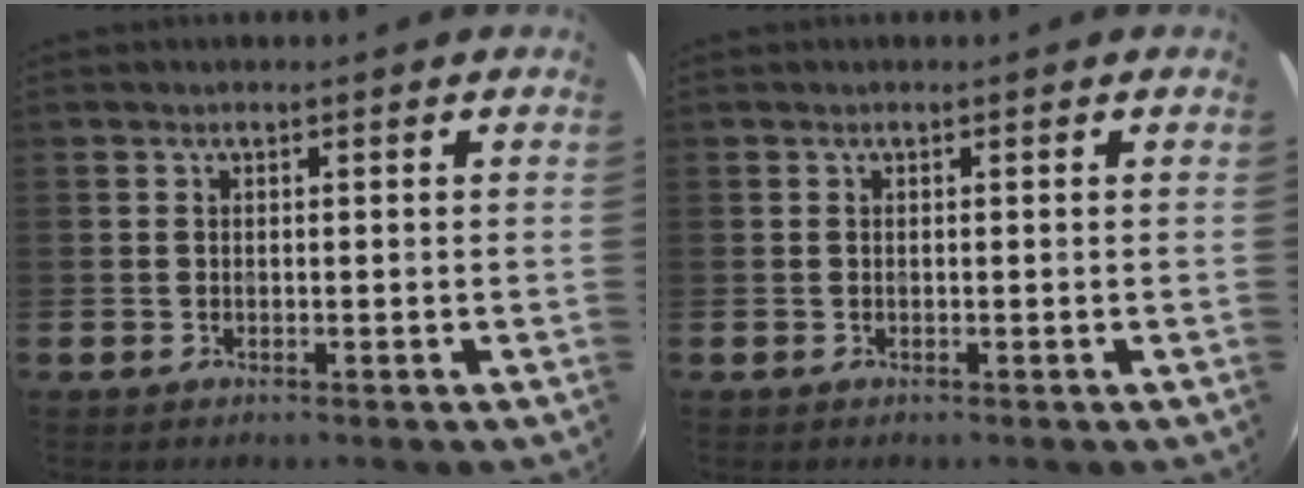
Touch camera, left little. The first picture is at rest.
{"total": 0.0}